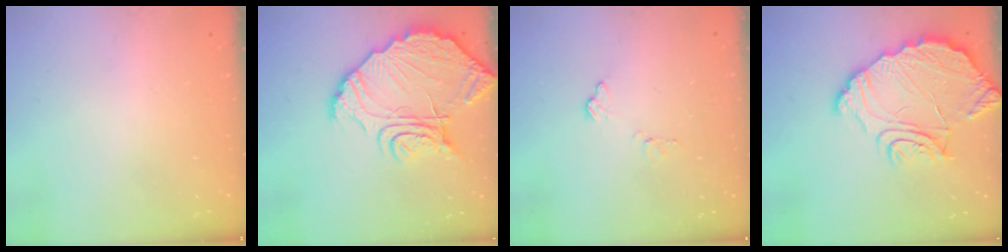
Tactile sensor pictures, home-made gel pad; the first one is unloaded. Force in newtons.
{"total": 16.0, "press": 16.0, "slide": 1.3}
{"total": 6.9, "press": 6.9, "slide": 0.6}
{"total": 17.2, "press": 17.2, "slide": 1.6}